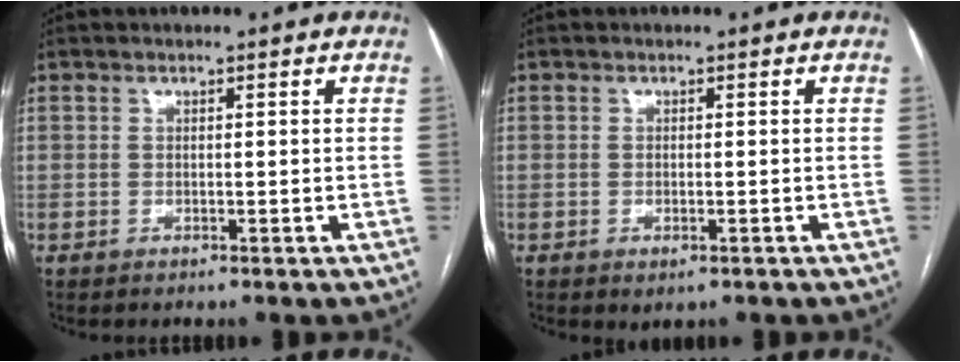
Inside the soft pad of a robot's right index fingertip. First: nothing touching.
{"total": 1.5, "force": [-0.7, 0.6, 1.2], "torque": [-0.016, -0.003, -0.003]}